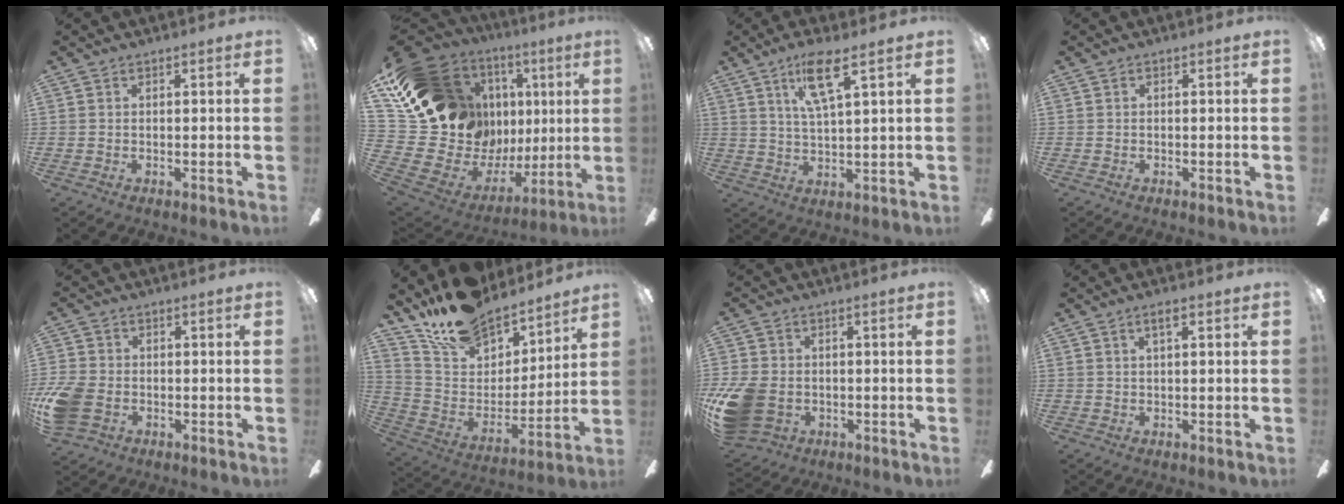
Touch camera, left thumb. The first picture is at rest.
{"total": 20.1, "force": [7.4, 14.8, 11.4], "torque": [-0.247, -0.072, 0.173]}
{"total": 9.4, "force": [5.6, 2.0, 7.2], "torque": [-0.137, -0.005, 0.093]}
{"total": 0.0}
{"total": 8.8, "force": [-2.2, 6.6, 5.4], "torque": [-0.124, 0.014, -0.036]}
{"total": 17.6, "force": [15.4, 7.3, 4.5], "torque": [-0.103, -0.121, 0.282]}
{"total": 12.2, "force": [-2.8, 9.2, 7.4], "torque": [-0.167, 0.017, -0.049]}
{"total": 2.7, "force": [1.3, 0.8, 2.2], "torque": [-0.039, 0.001, 0.019]}